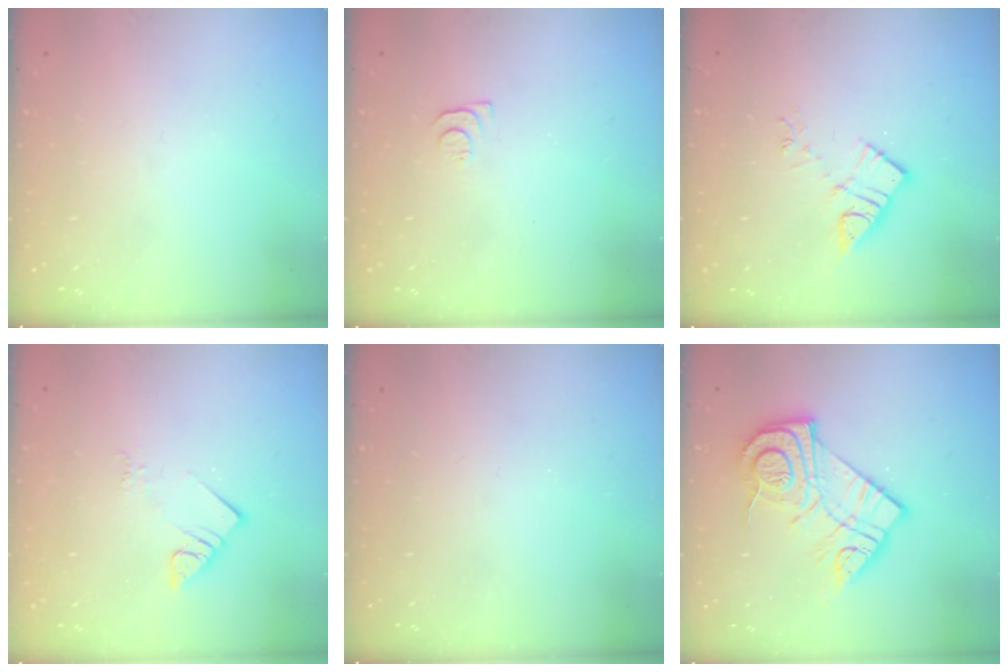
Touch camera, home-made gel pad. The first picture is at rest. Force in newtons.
{"total": 4.3, "press": 4.3, "slide": 0.6}
{"total": 7.9, "press": 7.9, "slide": 0.4}
{"total": 4.7, "press": 4.7, "slide": 0.4}
{"total": 0.0}
{"total": 16.1, "press": 16.1, "slide": 1.5}